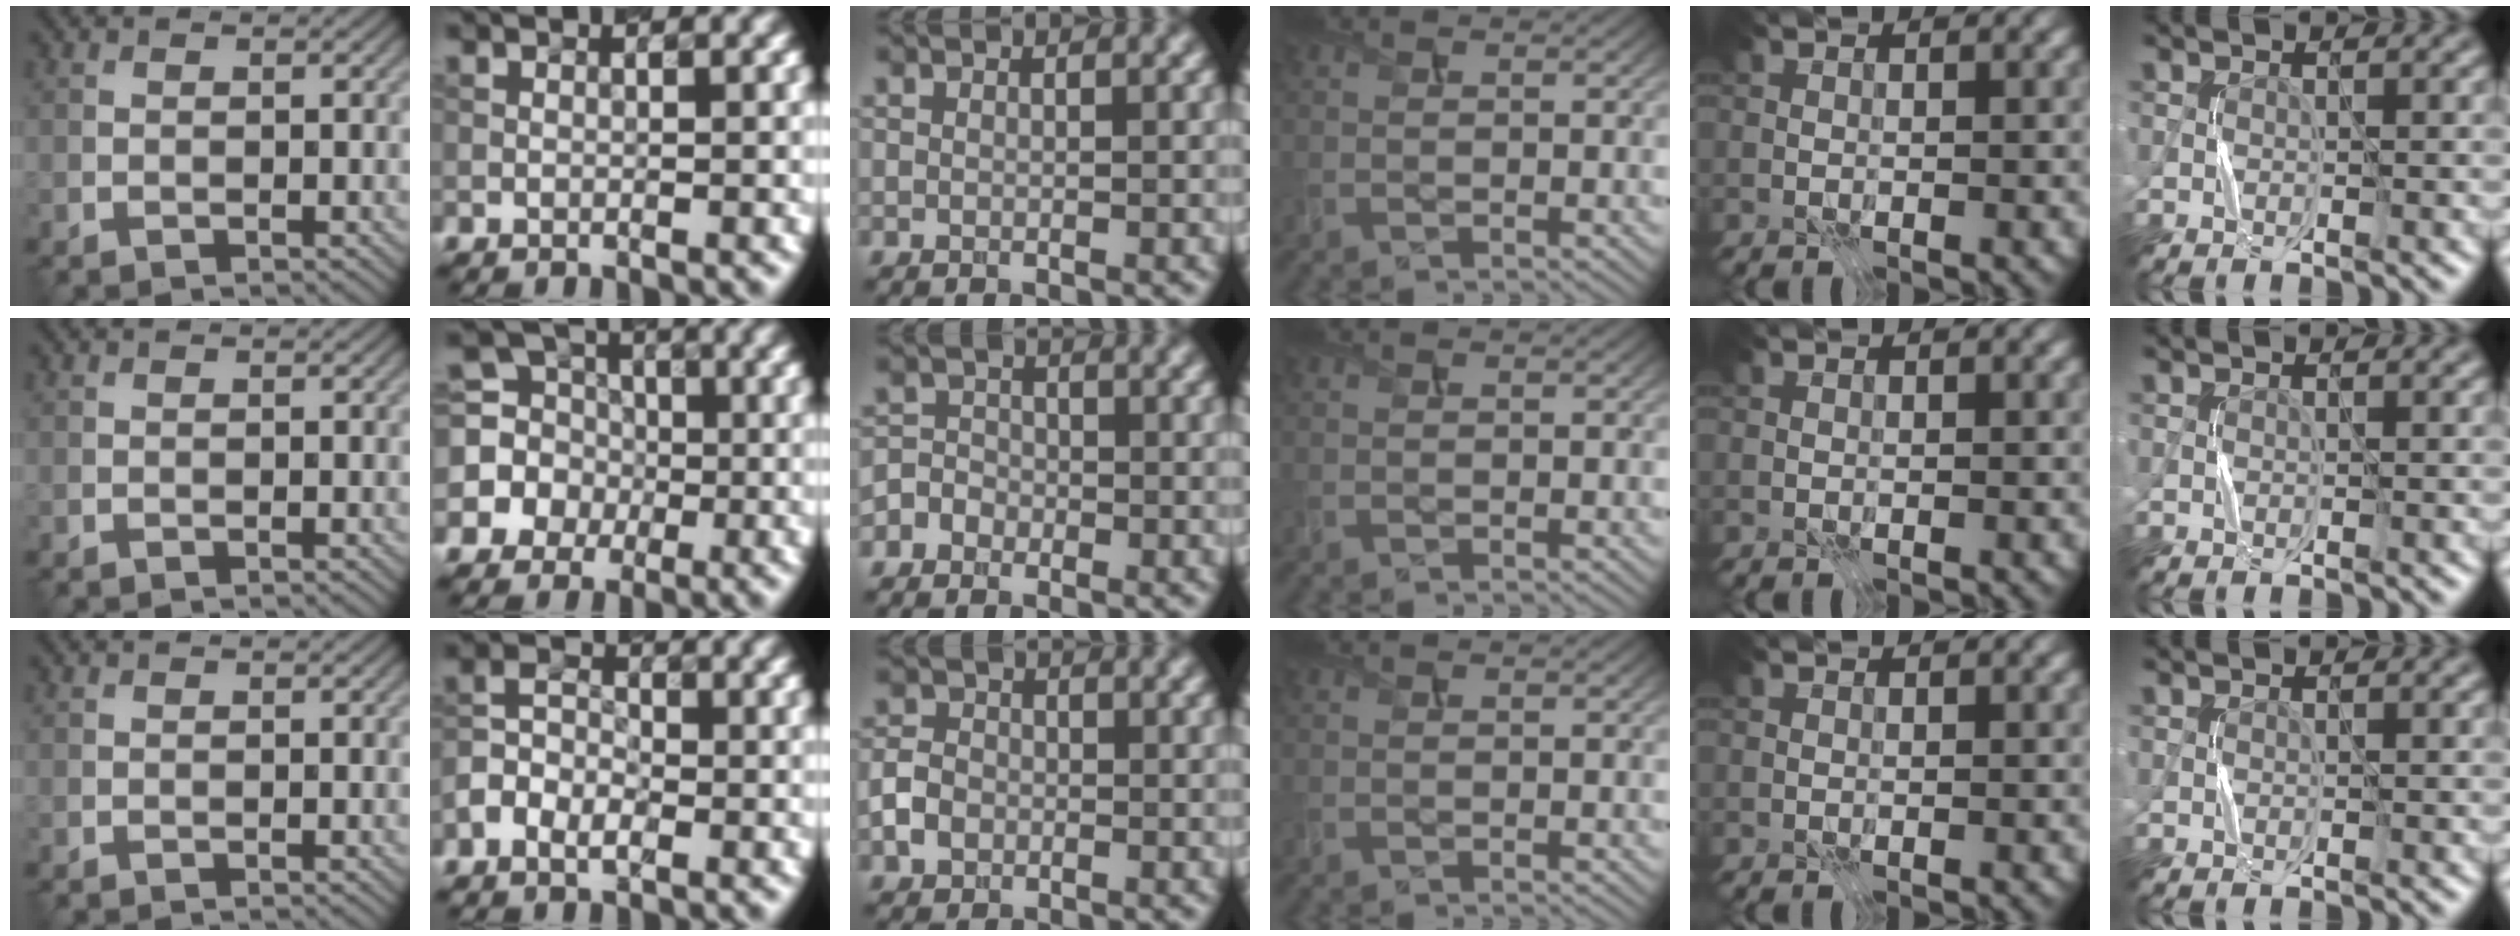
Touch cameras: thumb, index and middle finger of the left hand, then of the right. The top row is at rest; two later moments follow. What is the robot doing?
{"motion": "press", "object": "gel pad"}